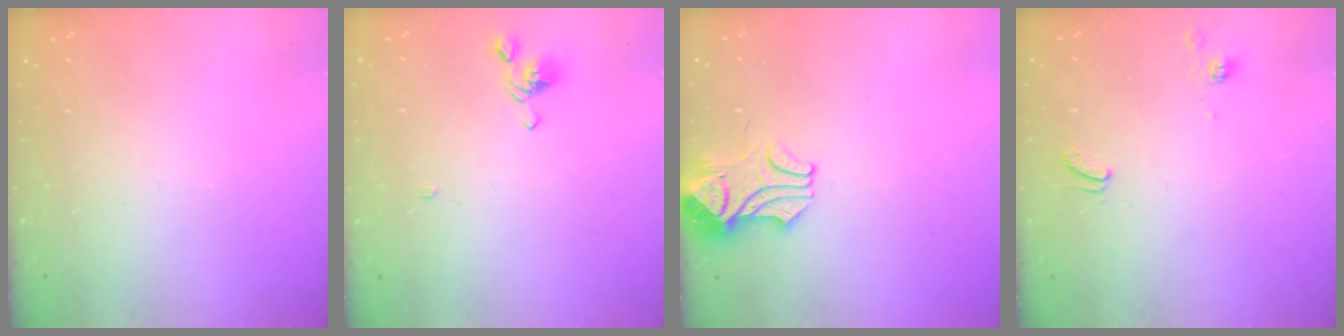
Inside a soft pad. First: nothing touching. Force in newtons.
{"total": 1.9, "press": 1.8, "slide": 0.4}
{"total": 2.4, "press": 2.2, "slide": 1.0}
{"total": 1.7, "press": 1.6, "slide": 0.6}